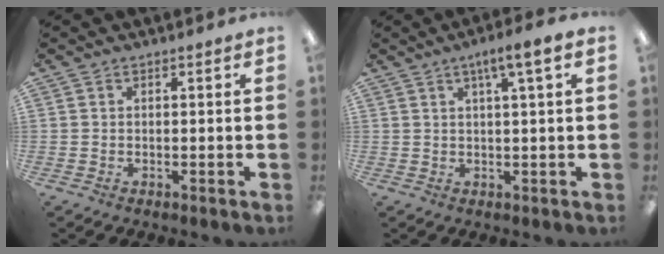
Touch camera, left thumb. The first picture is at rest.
{"total": 5.2, "force": [2.7, 0.4, 4.4], "torque": [-0.076, -0.005, 0.040]}